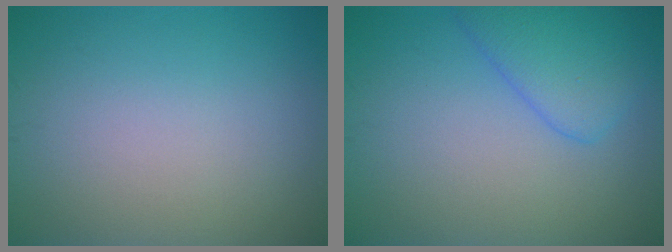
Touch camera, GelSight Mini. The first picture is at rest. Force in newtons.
{"total": 3.9, "press": 3.9, "slide": 0.3}